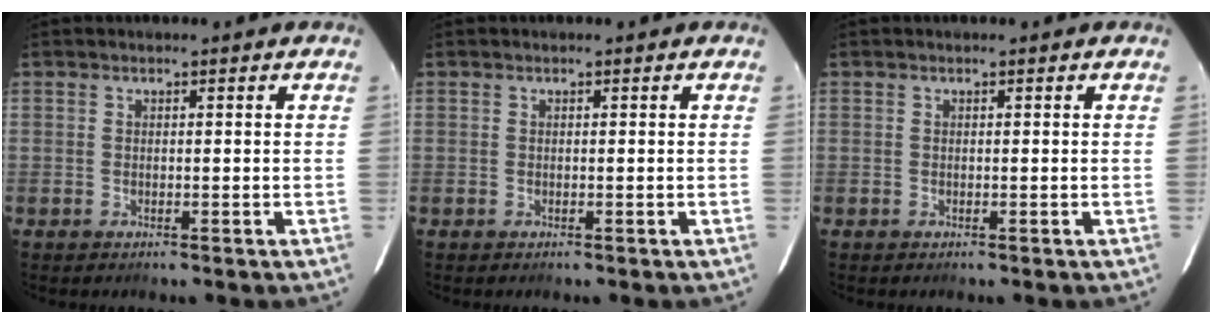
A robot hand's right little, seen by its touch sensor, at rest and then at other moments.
{"total": 0.0}
{"total": 0.0}